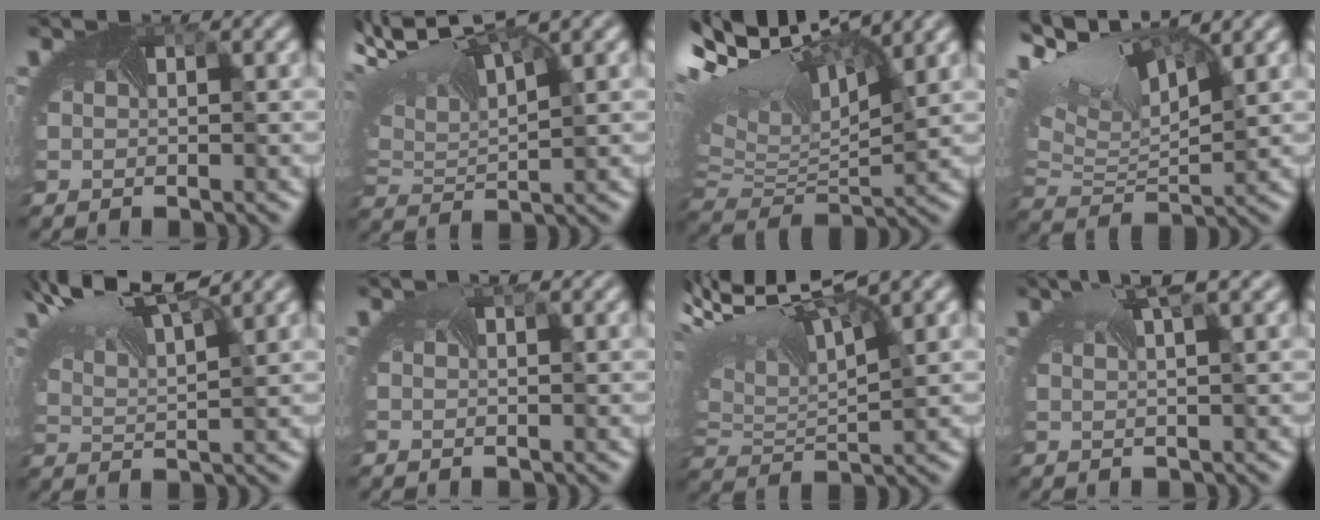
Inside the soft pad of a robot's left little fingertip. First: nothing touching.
{"total": 8.9, "force": [4.9, 3.6, 6.5], "torque": [-0.147, 0.019, 0.092]}
{"total": 13.8, "force": [6.6, 6.3, 10.4], "torque": [-0.233, 0.040, 0.126]}
{"total": 10.0, "force": [5.5, 4.6, 7.0], "torque": [-0.154, 0.019, 0.108]}
{"total": 8.7, "force": [6.5, 2.5, 5.2], "torque": [-0.119, 0.025, 0.091]}
{"total": 1.8, "force": [1.3, 0.6, 1.1], "torque": [-0.011, 0.005, 0.008]}
{"total": 9.6, "force": [4.7, 3.8, 7.4], "torque": [-0.164, 0.007, 0.096]}
{"total": 3.1, "force": [2.3, 0.1, 2.1], "torque": [-0.028, 0.008, 0.032]}